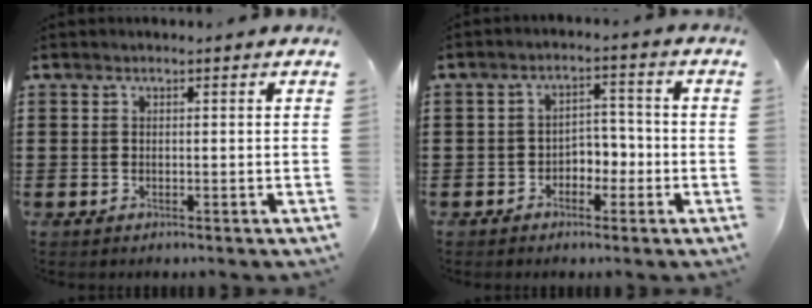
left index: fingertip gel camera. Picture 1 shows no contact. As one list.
[{"total": 3.4, "force": [-2.0, 2.3, 1.4], "torque": [-0.033, 0.008, -0.045]}]